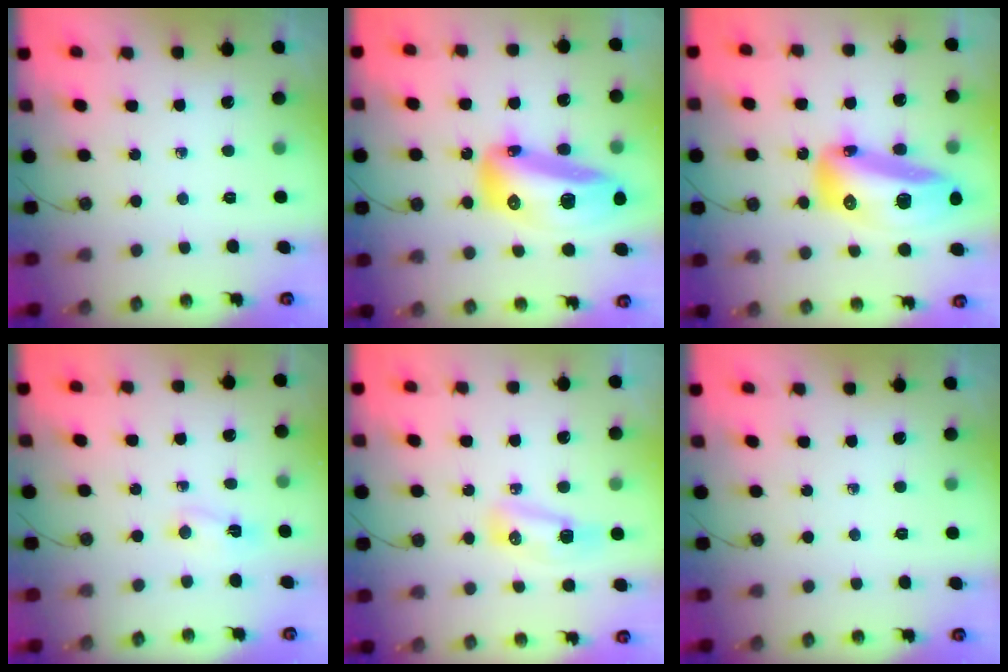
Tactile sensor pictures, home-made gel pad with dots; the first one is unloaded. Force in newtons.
{"total": 22.0, "press": 21.8, "slide": 3.4}
{"total": 22.0, "press": 21.8, "slide": 3.4}
{"total": 2.6, "press": 2.6, "slide": 0.6}
{"total": 7.8, "press": 7.7, "slide": 1.5}
{"total": 0.0}